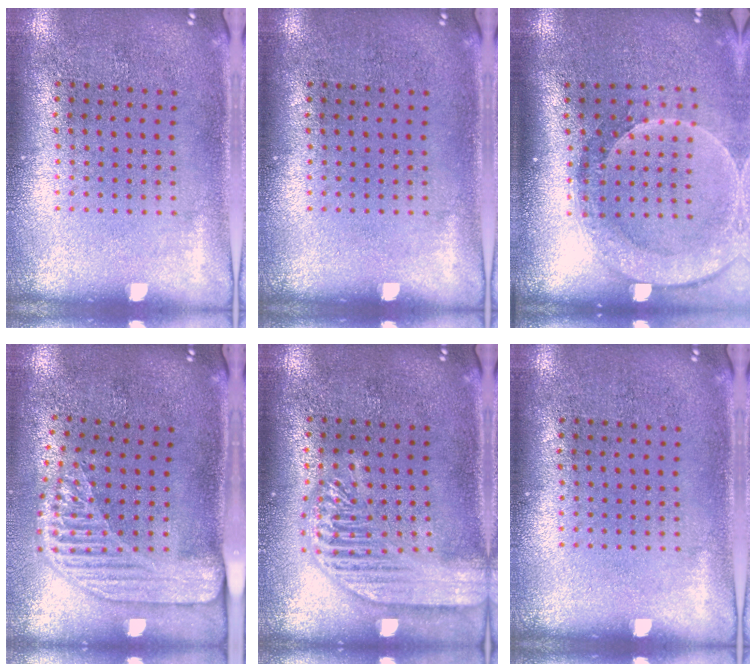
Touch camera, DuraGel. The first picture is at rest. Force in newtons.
{"total": 0.0}
{"total": 2.6, "press": 2.0, "slide": 1.7}
{"total": 2.2, "press": 1.8, "slide": 1.3}
{"total": 2.4, "press": 2.4, "slide": 0.3}
{"total": 0.0}